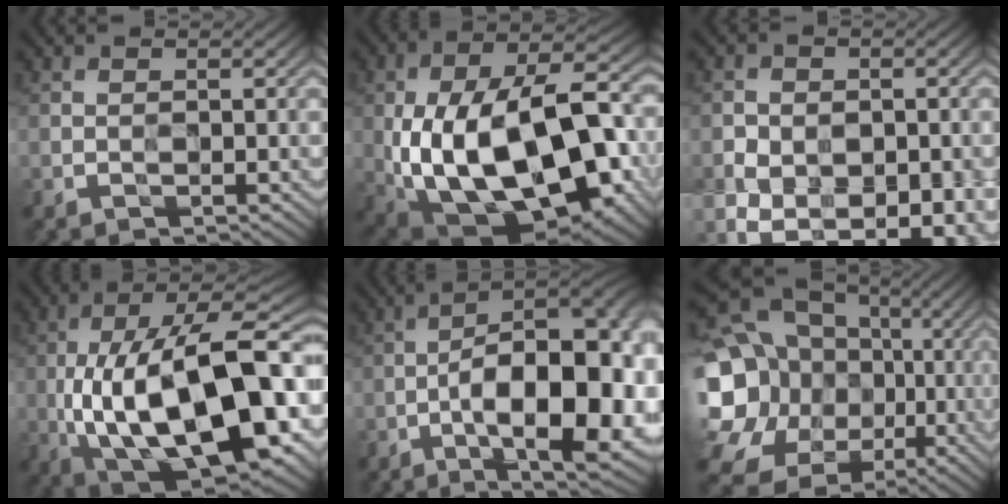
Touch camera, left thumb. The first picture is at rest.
{"total": 20.4, "force": [-3.4, 10.6, 17.1], "torque": [-0.316, -0.014, -0.035]}
{"total": 13.4, "force": [-6.8, 9.4, 6.7], "torque": [-0.057, -0.031, -0.111]}
{"total": 21.5, "force": [-2.9, 9.4, 19.2], "torque": [-0.325, -0.005, -0.042]}
{"total": 17.0, "force": [-4.0, 6.7, 15.1], "torque": [-0.210, -0.001, -0.052]}
{"total": 23.9, "force": [-2.5, 21.1, 10.9], "torque": [-0.254, 0.008, -0.065]}